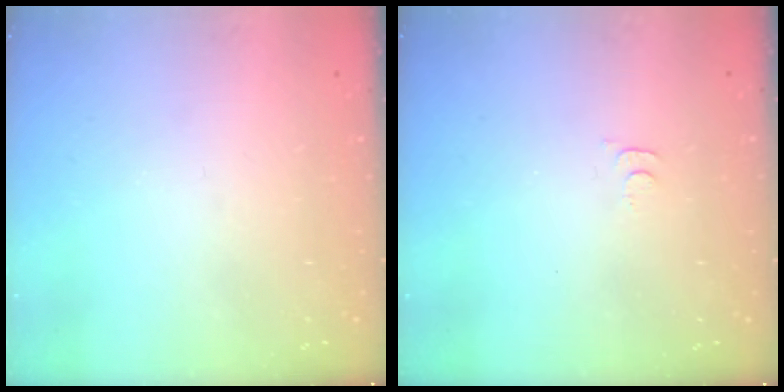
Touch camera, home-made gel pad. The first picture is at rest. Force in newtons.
{"total": 5.1, "press": 5.1, "slide": 0.5}